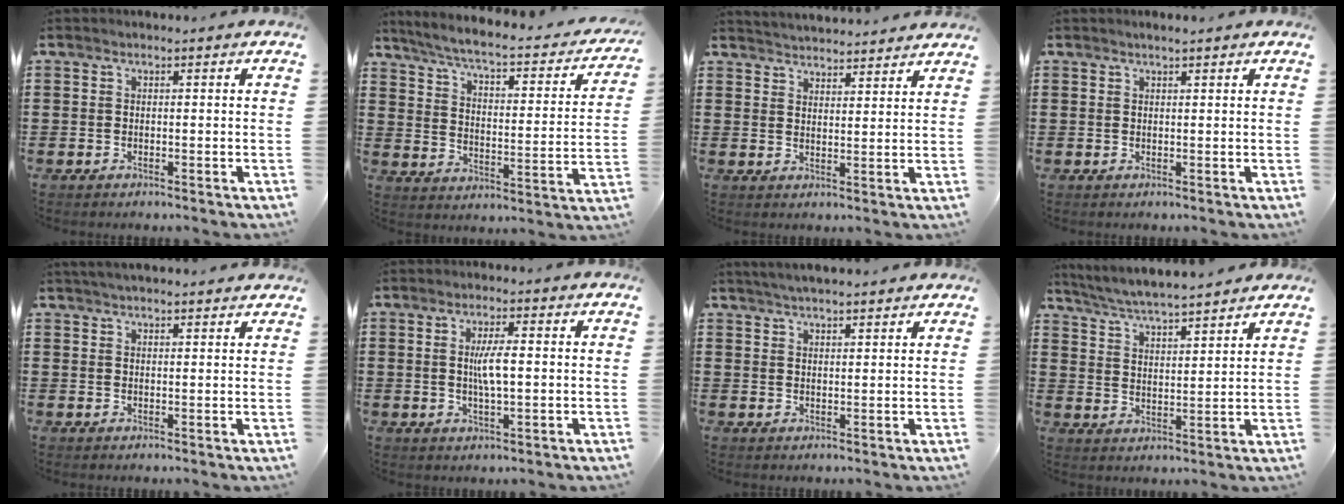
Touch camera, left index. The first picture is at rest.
{"total": 4.8, "force": [3.9, 0.1, 2.8], "torque": [-0.075, -0.034, 0.057]}
{"total": 3.3, "force": [3.3, -0.3, -0.3], "torque": [-0.006, -0.016, 0.060]}
{"total": 0.9, "force": [0.8, 0.0, 0.5], "torque": [-0.010, 0.000, 0.015]}
{"total": 2.5, "force": [2.4, 0.0, 0.6], "torque": [-0.018, 0.000, 0.047]}
{"total": 4.6, "force": [0.4, 1.0, 4.5], "torque": [-0.091, -0.001, 0.001]}
{"total": 2.9, "force": [2.8, 0.2, 0.7], "torque": [-0.021, -0.001, 0.052]}
{"total": 5.3, "force": [5.2, 0.0, 1.2], "torque": [-0.046, -0.032, 0.089]}